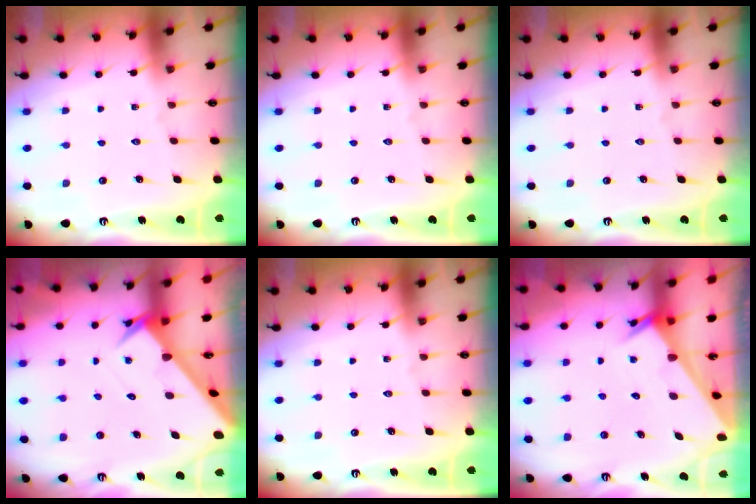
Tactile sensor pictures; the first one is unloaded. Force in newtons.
{"total": 0.0}
{"total": 0.0}
{"total": 3.0, "press": 3.0, "slide": 0.2}
{"total": 0.0}
{"total": 1.9, "press": 1.9, "slide": 0.2}